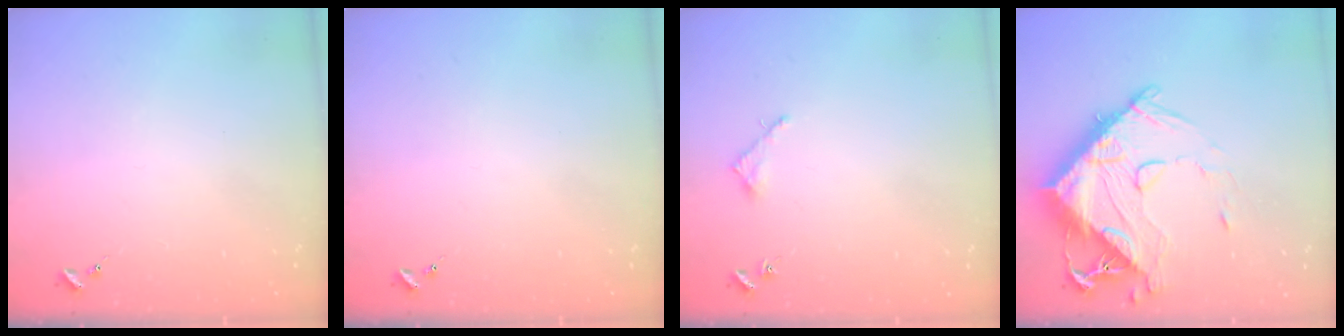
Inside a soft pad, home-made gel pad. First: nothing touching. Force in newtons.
{"total": 0.0}
{"total": 2.0, "press": 2.0, "slide": 0.1}
{"total": 19.8, "press": 19.7, "slide": 2.2}